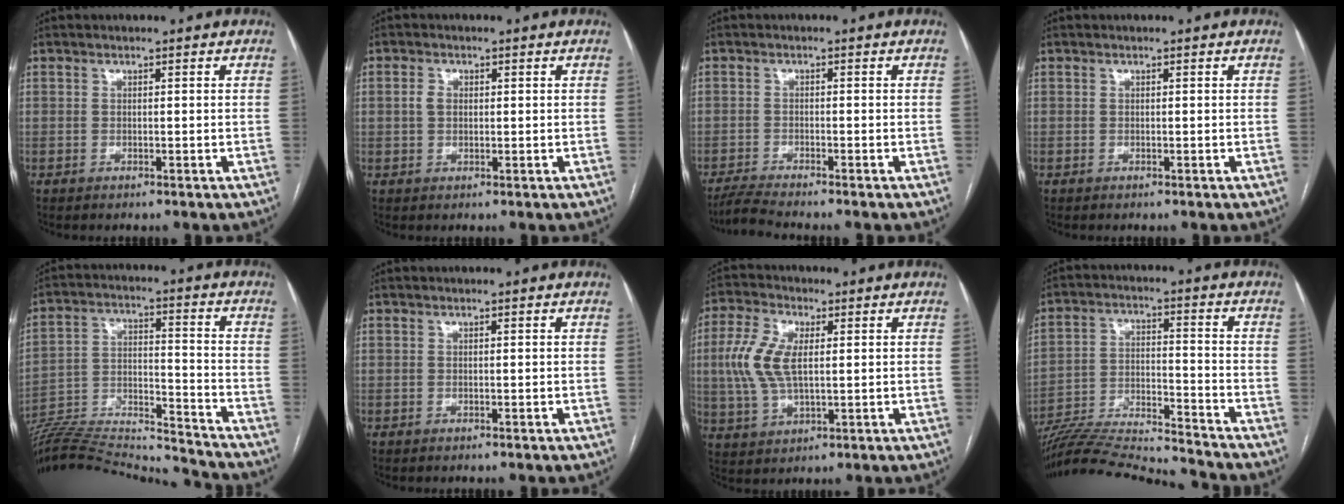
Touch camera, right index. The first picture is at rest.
{"total": 2.0, "force": [0.4, 1.5, 1.3], "torque": [-0.031, 0.010, 0.009]}
{"total": 3.1, "force": [-2.9, -0.6, 0.6], "torque": [-0.021, -0.017, -0.057]}
{"total": 0.0}
{"total": 22.5, "force": [-21.7, -0.1, 6.1], "torque": [-0.137, -0.005, -0.345]}
{"total": 0.0}
{"total": 9.2, "force": [1.2, 4.1, 8.1], "torque": [-0.197, 0.012, 0.027]}
{"total": 18.1, "force": [-17.4, -0.7, 4.9], "torque": [-0.096, -0.005, -0.284]}